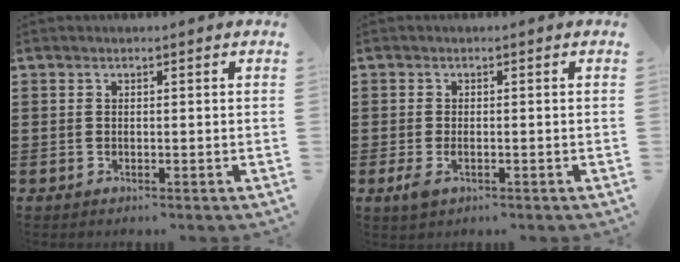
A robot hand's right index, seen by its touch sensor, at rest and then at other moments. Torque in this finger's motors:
{"motor_torque": [1.16, 0.98, 0.06, 0.06]}